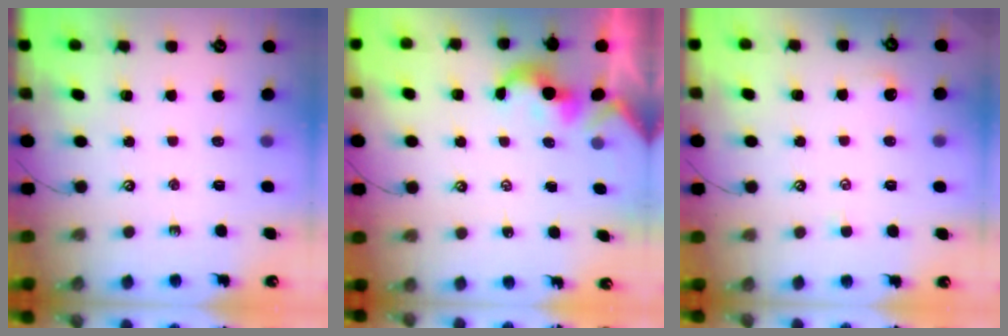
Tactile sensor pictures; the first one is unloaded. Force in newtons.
{"total": 1.7, "press": 1.6, "slide": 0.2}
{"total": 1.0, "press": 1.0, "slide": 0.3}